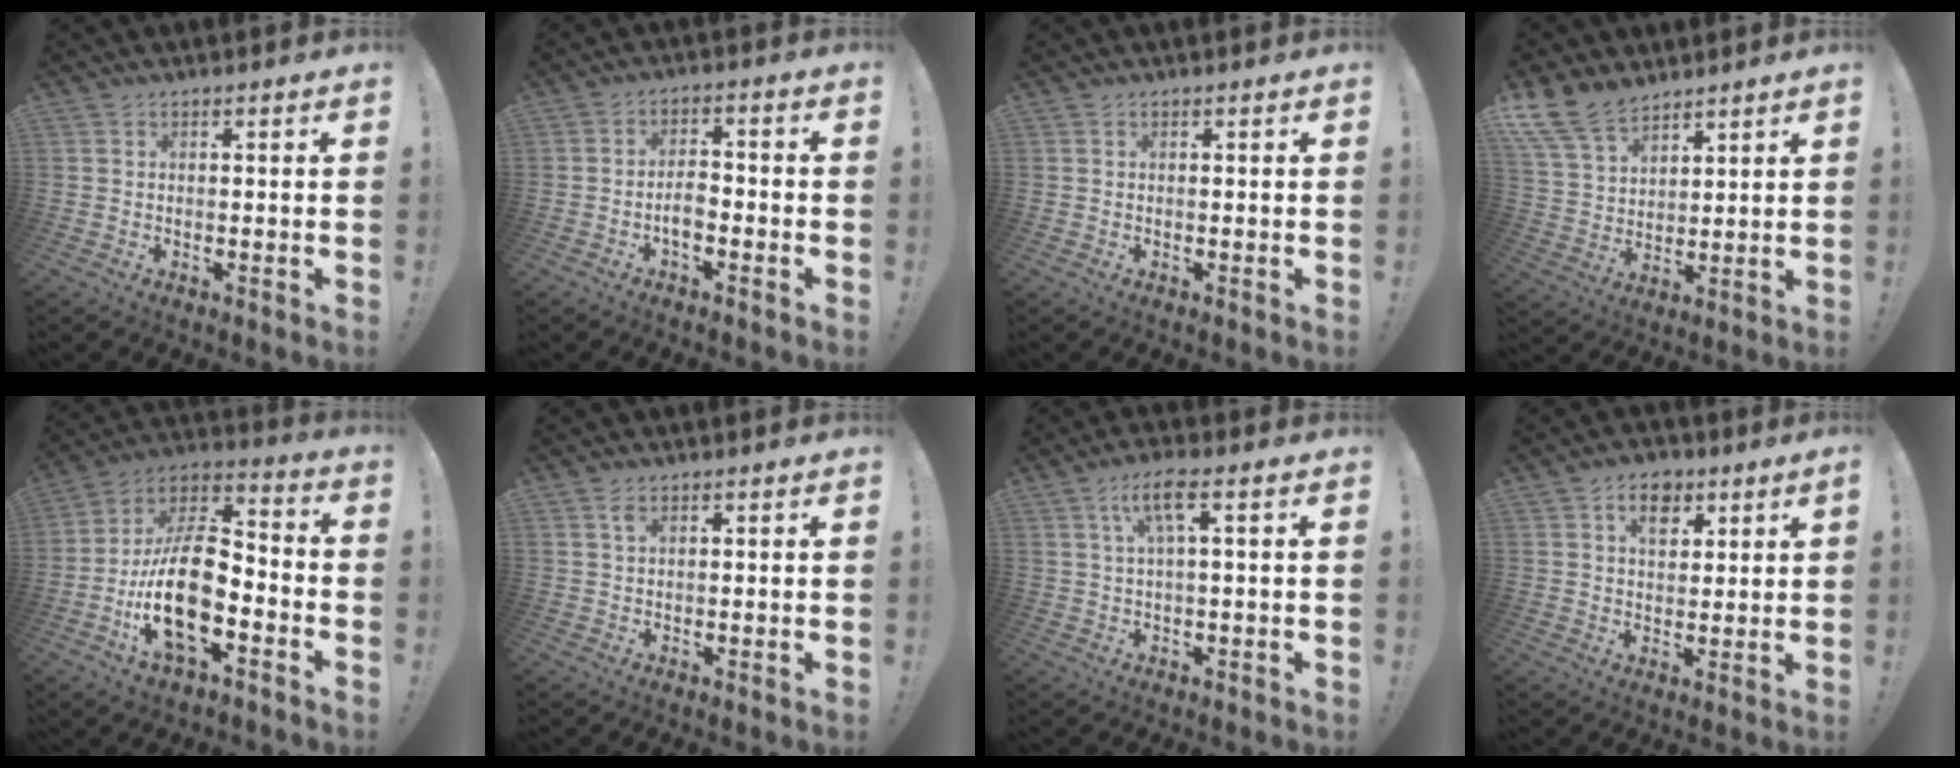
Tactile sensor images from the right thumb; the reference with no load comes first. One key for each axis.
{"total": 4.8, "fx": -2.0, "fy": 2.3, "fz": 3.7, "tx": -0.059, "ty": 0.002, "tz": -0.040}
{"total": 0.0}
{"total": 12.4, "fx": 9.4, "fy": 6.5, "fz": 4.9, "tx": -0.111, "ty": -0.051, "tz": 0.184}
{"total": 19.9, "fx": -5.9, "fy": 9.6, "fz": 16.3, "tx": -0.313, "ty": 0.024, "tz": -0.095}
{"total": 1.7, "fx": 0.9, "fy": 0.8, "fz": 1.2, "tx": -0.026, "ty": 0.001, "tz": 0.016}
{"total": 7.0, "fx": 1.8, "fy": 1.2, "fz": 6.7, "tx": -0.127, "ty": 0.007, "tz": 0.029}
{"total": 6.9, "fx": 3.6, "fy": 4.4, "fz": 4.0, "tx": -0.059, "ty": -0.003, "tz": 0.063}